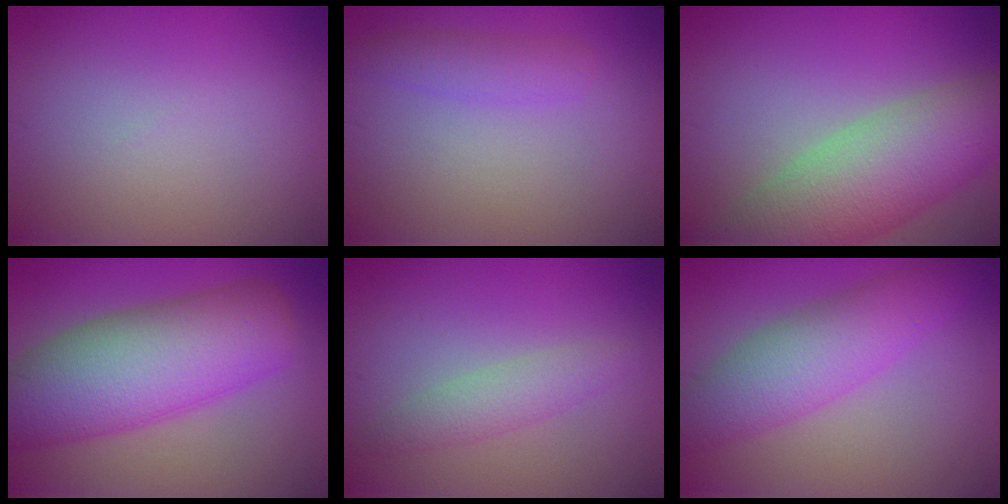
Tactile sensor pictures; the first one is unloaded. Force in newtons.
{"total": 2.2, "press": 2.2, "slide": 0.1}
{"total": 8.4, "press": 8.4, "slide": 0.4}
{"total": 10.4, "press": 10.3, "slide": 0.7}
{"total": 2.1, "press": 2.1, "slide": 0.1}
{"total": 5.6, "press": 5.6, "slide": 0.1}